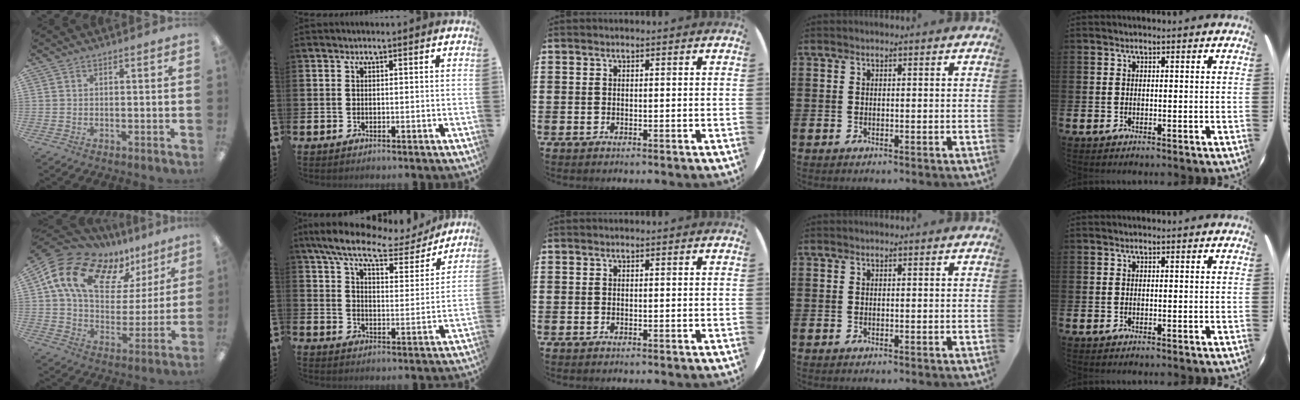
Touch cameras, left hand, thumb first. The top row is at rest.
{"thumb": {"total": 17.0, "force": [10.5, 9.9, 9.0], "torque": [-0.176, -0.050, 0.194]}, "index": {"total": 9.0, "force": [7.8, 2.0, 4.1], "torque": [-0.097, -0.047, 0.131]}}